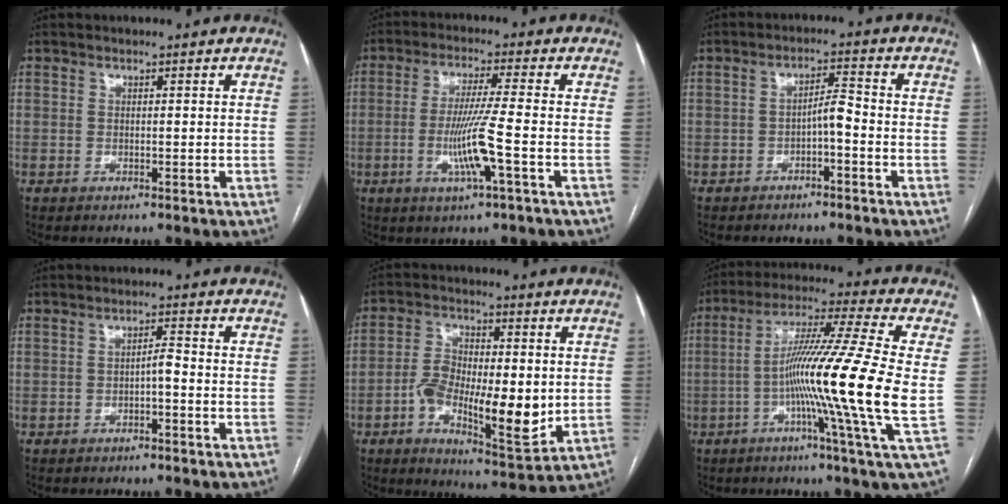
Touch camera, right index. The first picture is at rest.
{"total": 8.3, "force": [-2.4, -0.8, 7.9], "torque": [-0.154, -0.011, -0.047]}
{"total": 3.3, "force": [-1.4, 0.7, 2.9], "torque": [-0.046, 0.012, -0.023]}
{"total": 1.9, "force": [-0.8, 0.4, 1.7], "torque": [-0.024, 0.003, -0.014]}
{"total": 13.1, "force": [-1.8, 4.8, 12.0], "torque": [-0.210, -0.005, -0.027]}
{"total": 18.1, "force": [-2.3, -2.6, 17.7], "torque": [-0.307, -0.016, -0.060]}